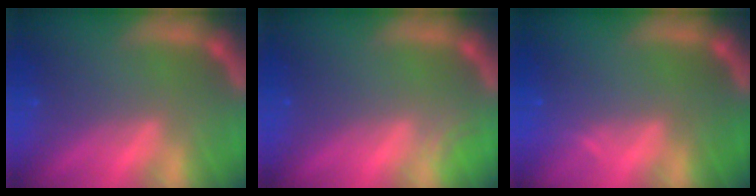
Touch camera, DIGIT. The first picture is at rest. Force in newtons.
{"total": 0.9}
{"total": 0.9}